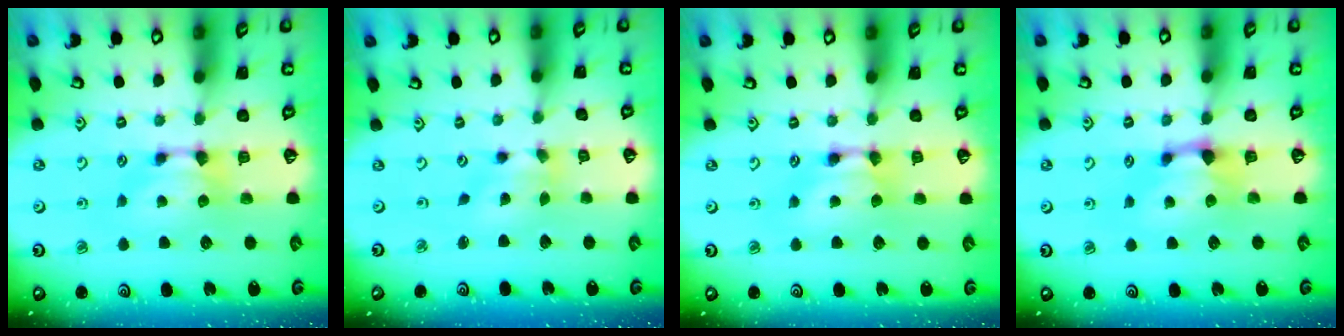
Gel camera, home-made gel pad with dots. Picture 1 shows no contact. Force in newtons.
{"total": 2.1, "press": 1.6, "slide": 1.3}
{"total": 1.5, "press": 1.5, "slide": 0.1}
{"total": 1.1, "press": 0.4, "slide": 1.0}